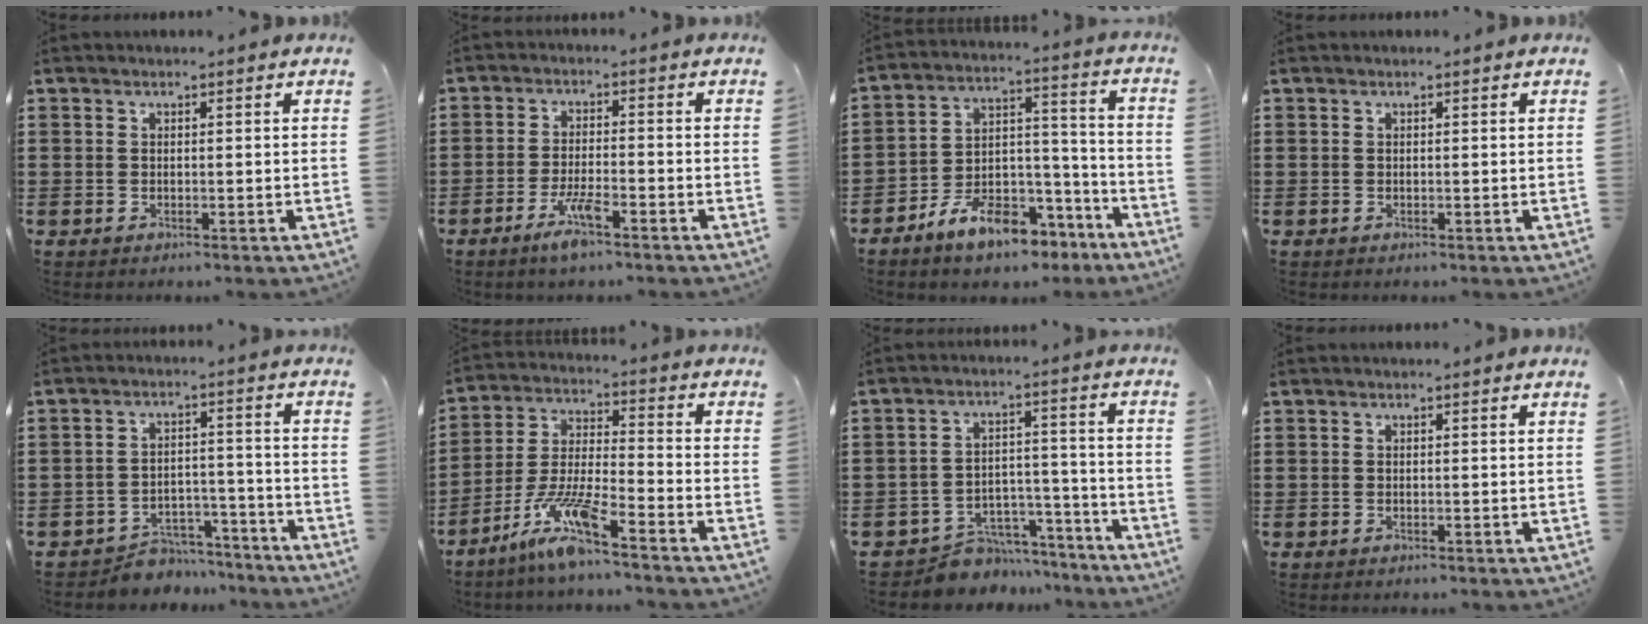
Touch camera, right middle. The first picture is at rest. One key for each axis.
{"total": 5.0, "fx": -3.2, "fy": 0.7, "fz": 3.8, "tx": -0.082, "ty": -0.004, "tz": -0.060}
{"total": 9.7, "fx": -8.0, "fy": 3.7, "fz": 4.1, "tx": -0.072, "ty": 0.033, "tz": -0.149}
{"total": 0.0}
{"total": 5.1, "fx": -4.9, "fy": 1.3, "fz": 0.2, "tx": -0.005, "ty": 0.013, "tz": -0.101}
{"total": 9.4, "fx": -7.1, "fy": 0.5, "fz": 6.1, "tx": -0.139, "ty": -0.014, "tz": -0.141}
{"total": 6.5, "fx": -6.2, "fy": 2.1, "fz": 0.6, "tx": -0.007, "ty": 0.027, "tz": -0.120}
{"total": 0.0}